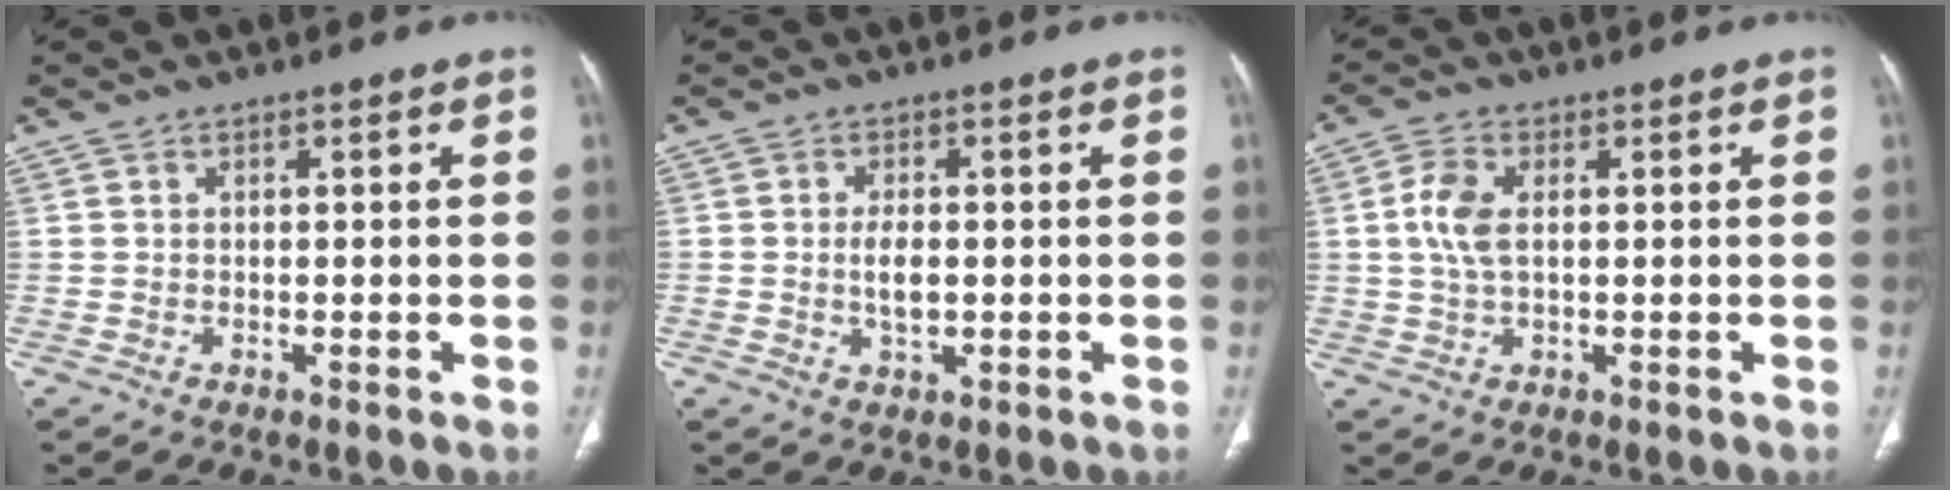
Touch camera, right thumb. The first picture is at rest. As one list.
[{"total": 3.8, "force": [-0.2, 1.9, 3.2], "torque": [-0.057, -0.002, -0.002]}, {"total": 5.8, "force": [0.8, 3.1, 4.8], "torque": [-0.118, 0.009, 0.016]}]